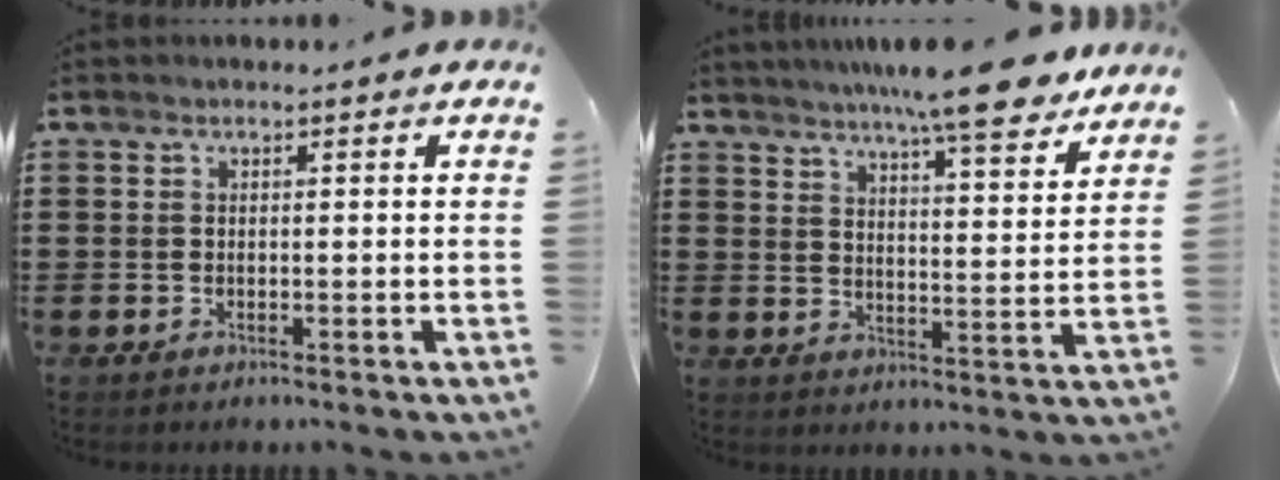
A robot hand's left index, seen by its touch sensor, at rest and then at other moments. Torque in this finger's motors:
{"motor_torque": [1.11, -1.03, 0.91, 0.21]}